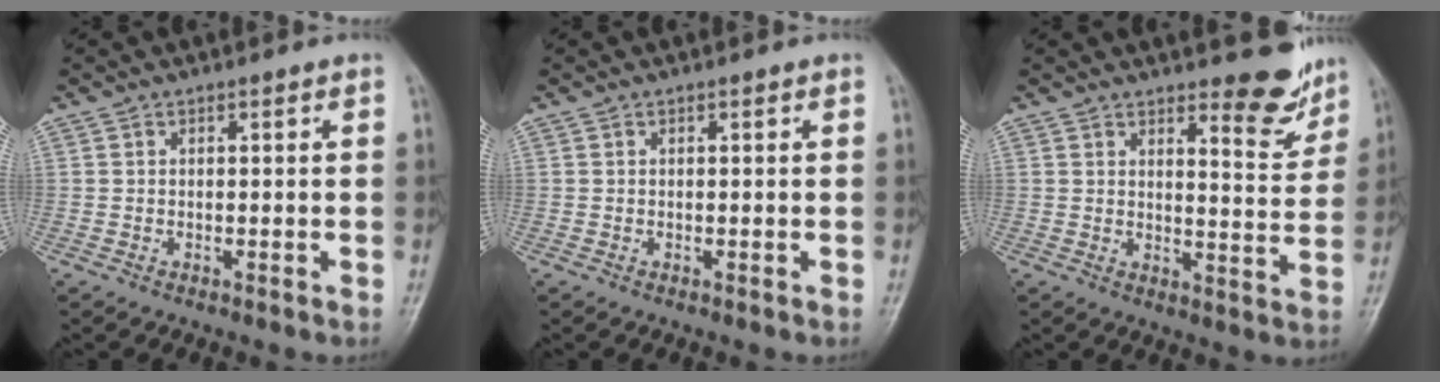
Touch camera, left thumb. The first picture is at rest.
{"total": 0.0}
{"total": 8.6, "force": [6.5, 2.6, 5.1], "torque": [-0.037, -0.051, 0.091]}